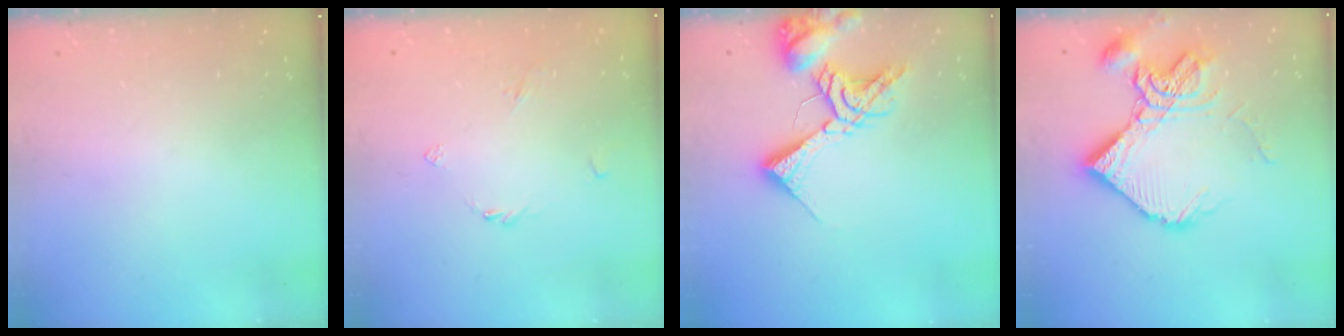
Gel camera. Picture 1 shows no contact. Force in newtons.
{"total": 2.4, "press": 2.4, "slide": 0.5}
{"total": 12.4, "press": 12.3, "slide": 1.5}
{"total": 17.2, "press": 17.1, "slide": 2.3}